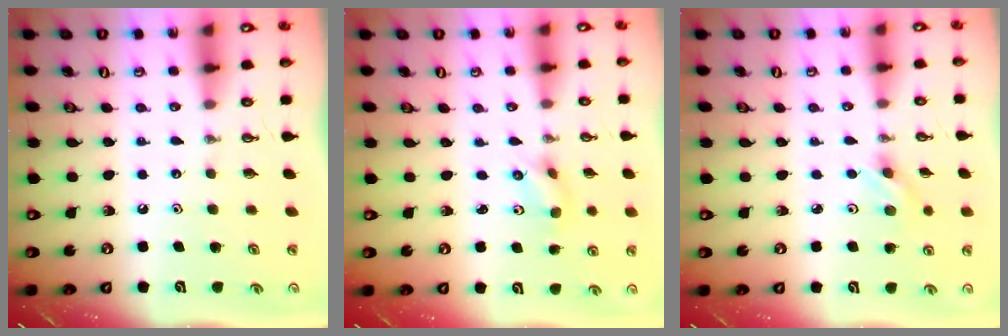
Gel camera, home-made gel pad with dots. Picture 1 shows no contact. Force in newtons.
{"total": 1.9, "press": 1.7, "slide": 0.7}
{"total": 2.9, "press": 2.6, "slide": 1.4}